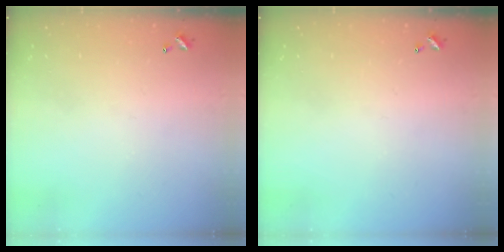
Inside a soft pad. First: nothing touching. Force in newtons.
{"total": 0.0}